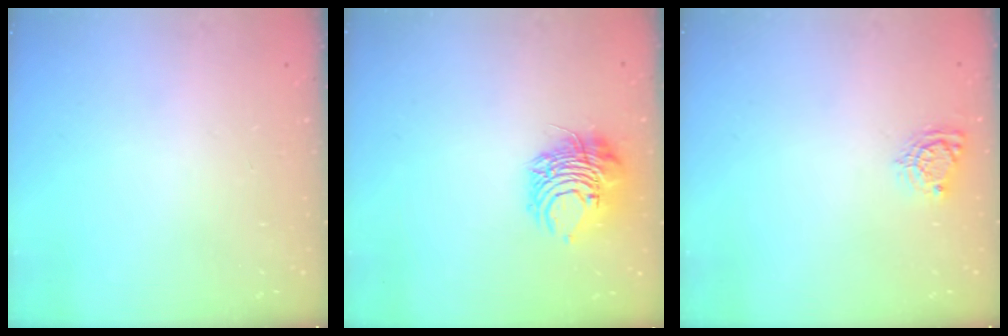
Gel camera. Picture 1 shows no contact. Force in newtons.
{"total": 10.5, "press": 10.5, "slide": 1.4}
{"total": 5.4, "press": 5.4, "slide": 0.1}